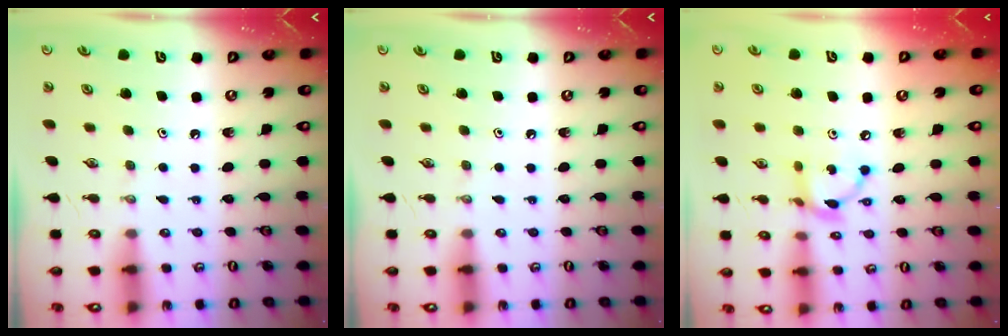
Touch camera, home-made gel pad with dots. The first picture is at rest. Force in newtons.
{"total": 0.0}
{"total": 9.0, "press": 9.0, "slide": 0.3}